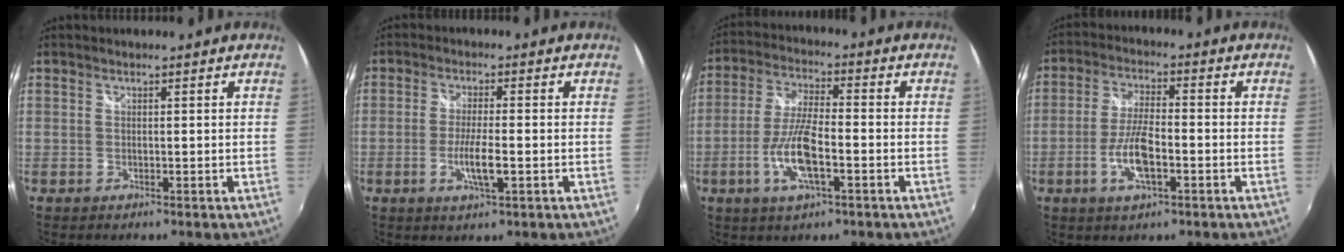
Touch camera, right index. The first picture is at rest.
{"total": 5.4, "force": [-1.7, 0.5, 5.1], "torque": [-0.100, -0.009, -0.030]}
{"total": 10.3, "force": [-3.6, 2.7, 9.3], "torque": [-0.193, -0.003, -0.072]}
{"total": 8.4, "force": [-3.0, 2.5, 7.4], "torque": [-0.153, -0.002, -0.058]}